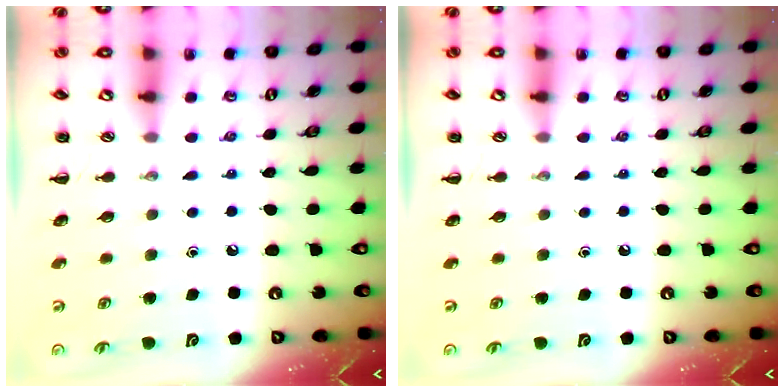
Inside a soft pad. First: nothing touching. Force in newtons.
{"total": 0.0}